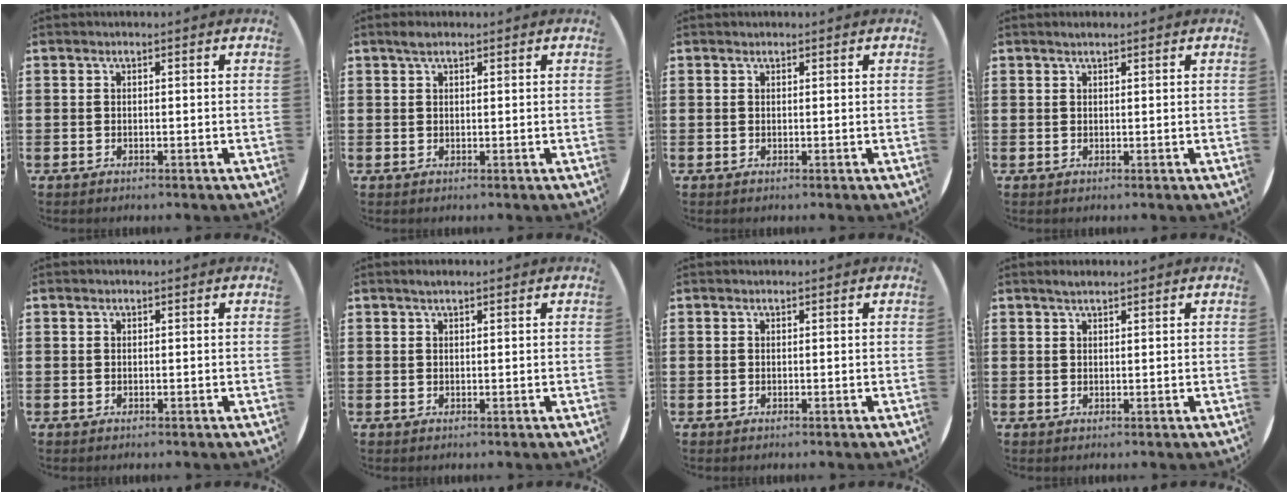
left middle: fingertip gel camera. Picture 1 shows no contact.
{"total": 1.4, "force": [1.0, 0.6, 0.7], "torque": [-0.007, 0.002, 0.017]}
{"total": 0.0}
{"total": 0.7, "force": [0.6, 0.1, 0.3], "torque": [-0.006, 0.001, 0.010]}
{"total": 0.0}
{"total": 0.9, "force": [0.8, 0.1, 0.5], "torque": [-0.010, 0.002, 0.013]}
{"total": 0.0}
{"total": 1.2, "force": [1.1, 0.1, 0.6], "torque": [-0.011, 0.003, 0.019]}